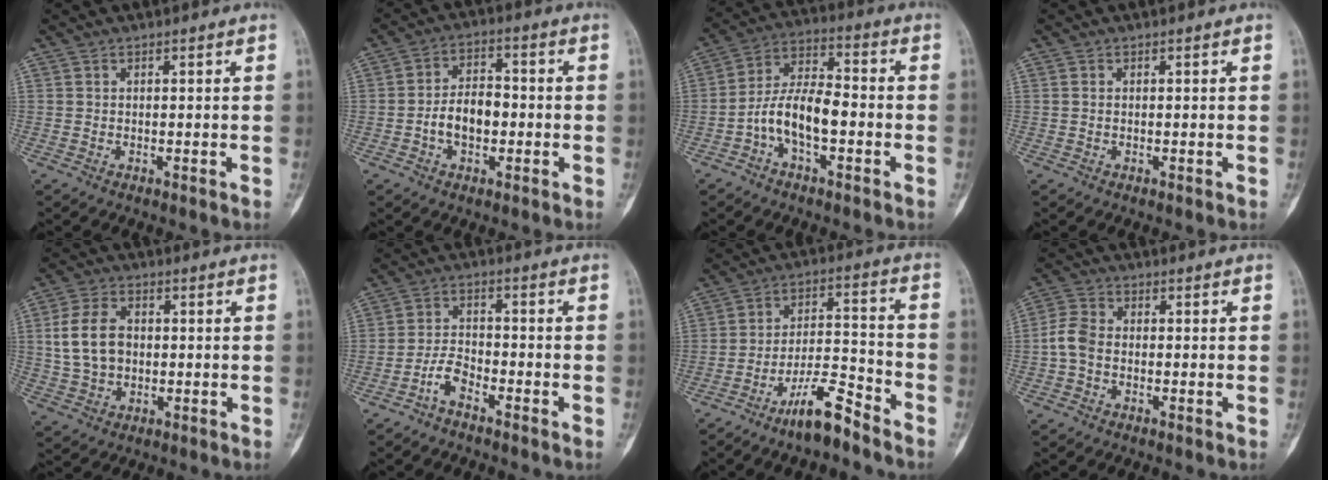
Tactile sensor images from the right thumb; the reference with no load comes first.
{"total": 7.6, "force": [-1.6, 4.8, 5.7], "torque": [-0.086, 0.026, -0.035]}
{"total": 10.4, "force": [-3.2, 5.0, 8.6], "torque": [-0.158, 0.045, -0.065]}
{"total": 0.0}
{"total": 9.3, "force": [0.7, 6.7, 6.5], "torque": [-0.120, 0.011, 0.016]}
{"total": 4.3, "force": [-3.1, 1.7, 2.5], "torque": [-0.047, 0.028, -0.066]}
{"total": 10.0, "force": [-7.7, 2.1, 6.1], "torque": [-0.108, 0.068, -0.138]}
{"total": 4.3, "force": [-0.8, 3.1, 2.9], "torque": [-0.063, 0.011, -0.024]}